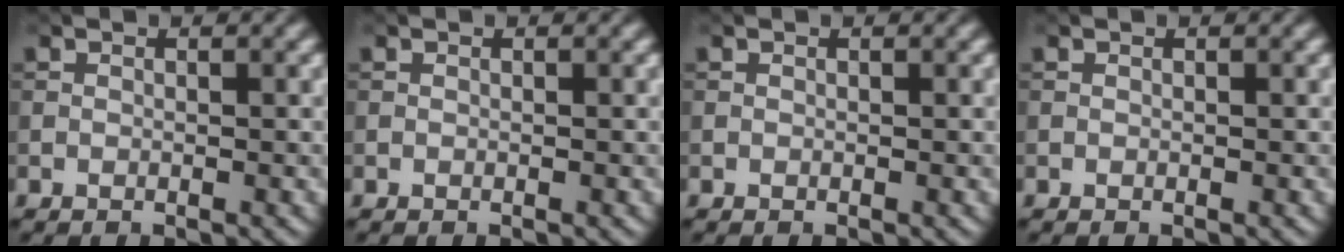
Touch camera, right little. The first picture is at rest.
{"total": 0.0}
{"total": 0.0}
{"total": 0.0}